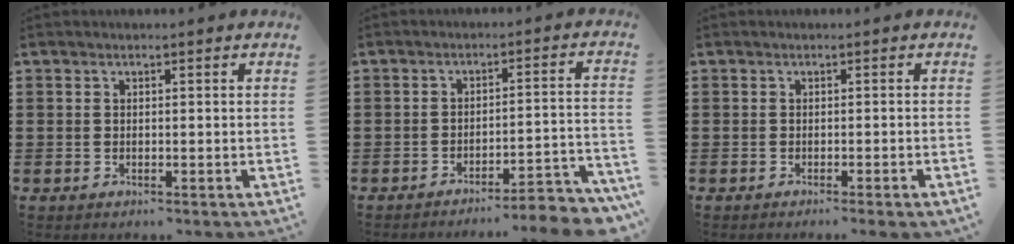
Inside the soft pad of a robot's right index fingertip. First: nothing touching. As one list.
[{"total": 4.8, "force": [-4.3, -0.2, 2.0], "torque": [-0.034, -0.014, -0.088]}, {"total": 0.9, "force": [-0.7, -0.2, 0.5], "torque": [-0.010, -0.002, -0.014]}]